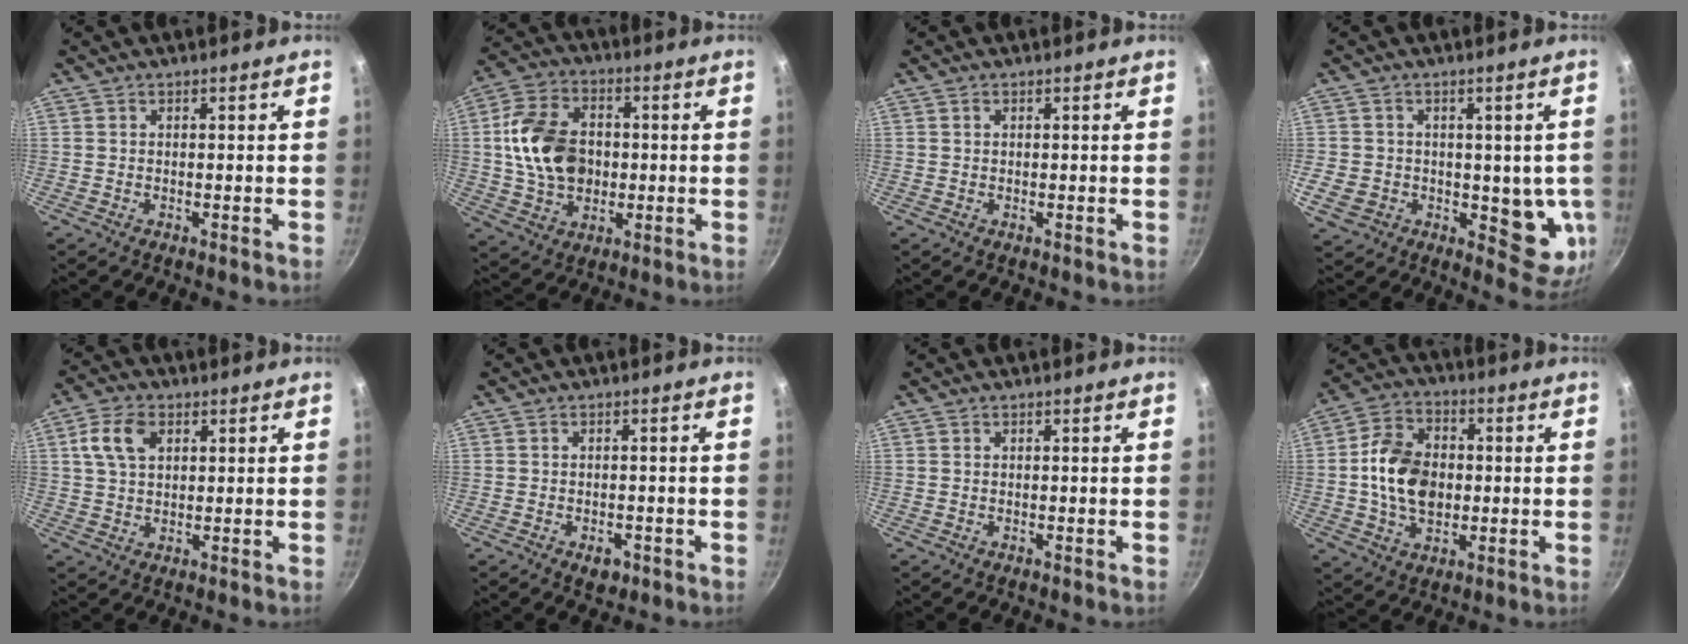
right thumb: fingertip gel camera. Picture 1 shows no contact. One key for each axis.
{"total": 15.6, "fx": 0.5, "fy": 11.4, "fz": 10.7, "tx": -0.178, "ty": 0.015, "tz": 0.005}
{"total": 0.6, "fx": 0.2, "fy": 0.4, "fz": 0.3, "tx": -0.004, "ty": 0.003, "tz": 0.004}
{"total": 13.4, "fx": -1.0, "fy": 9.6, "fz": 9.2, "tx": -0.107, "ty": -0.028, "tz": -0.008}
{"total": 7.2, "fx": 2.5, "fy": 4.7, "fz": 4.9, "tx": -0.084, "ty": 0.006, "tz": 0.043}
{"total": 2.9, "fx": -1.4, "fy": 1.8, "fz": 1.8, "tx": -0.023, "ty": 0.011, "tz": -0.013}
{"total": 0.0}
{"total": 13.5, "fx": -0.2, "fy": 9.5, "fz": 9.5, "tx": -0.146, "ty": 0.014, "tz": -0.012}